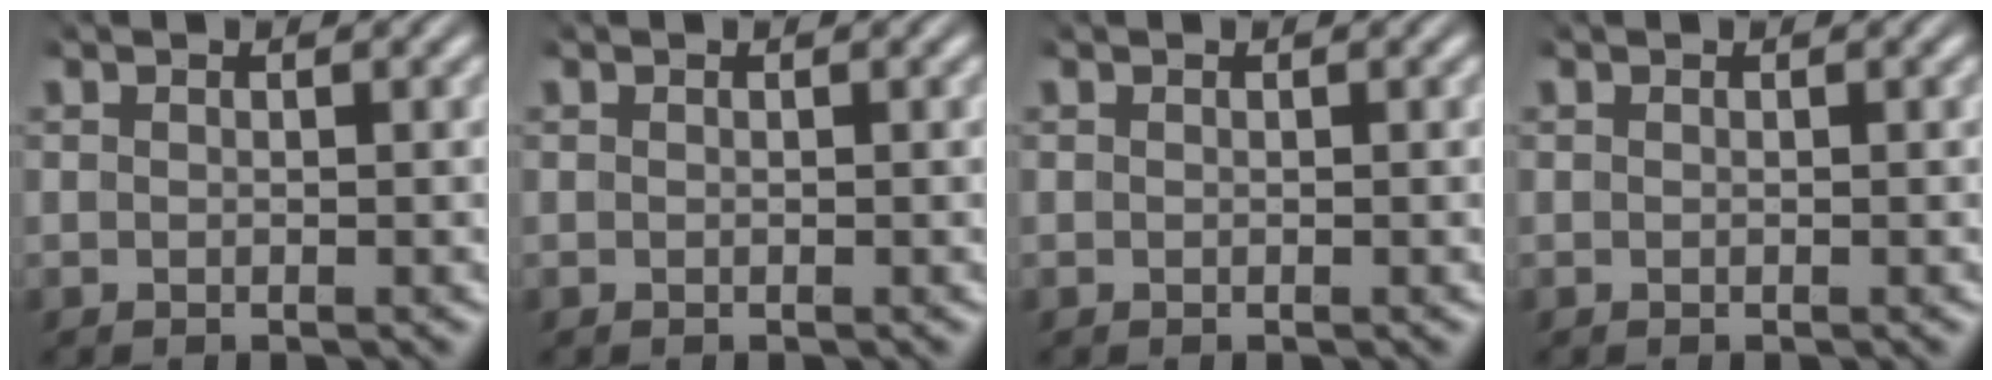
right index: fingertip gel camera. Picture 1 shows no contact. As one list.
[{"total": 0.0}, {"total": 0.0}, {"total": 0.0}]